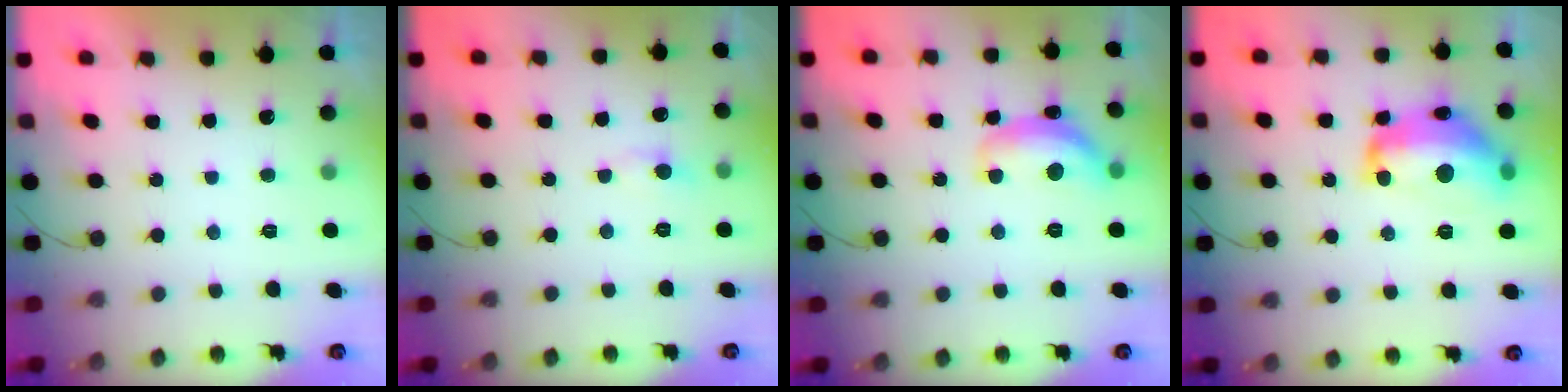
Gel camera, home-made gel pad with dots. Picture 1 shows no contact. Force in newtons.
{"total": 4.6, "press": 4.6, "slide": 0.6}
{"total": 13.5, "press": 13.5, "slide": 0.9}
{"total": 16.9, "press": 16.8, "slide": 1.4}